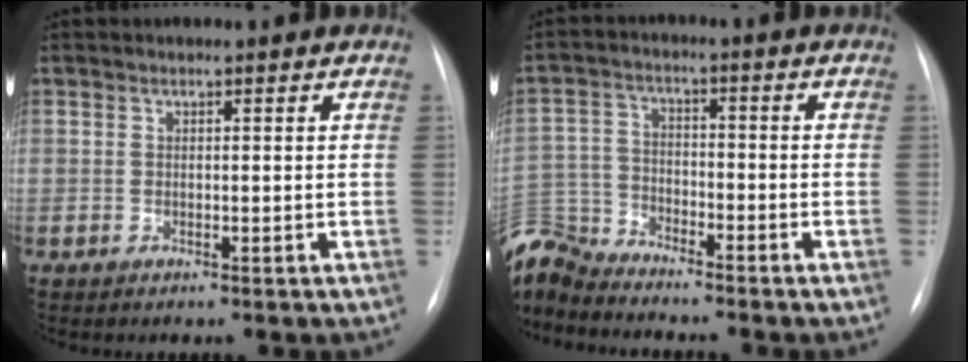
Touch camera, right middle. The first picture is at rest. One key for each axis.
{"total": 9.8, "fx": -9.6, "fy": 1.8, "fz": 1.0, "tx": -0.037, "ty": 0.010, "tz": -0.192}